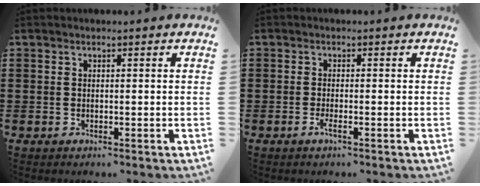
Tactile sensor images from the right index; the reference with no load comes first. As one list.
[{"total": 1.4, "force": [-0.9, 0.1, 1.2], "torque": [-0.027, -0.006, -0.017]}]